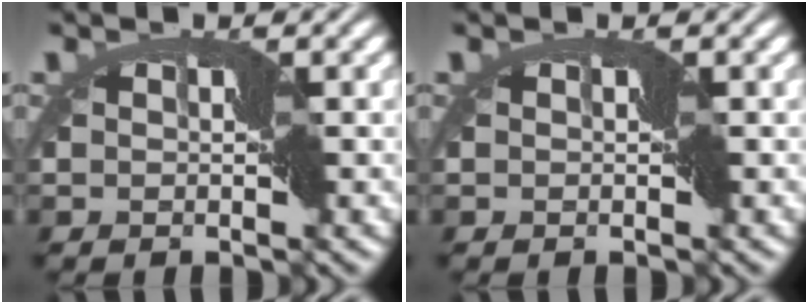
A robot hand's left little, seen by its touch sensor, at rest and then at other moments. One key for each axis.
{"total": 0.0}